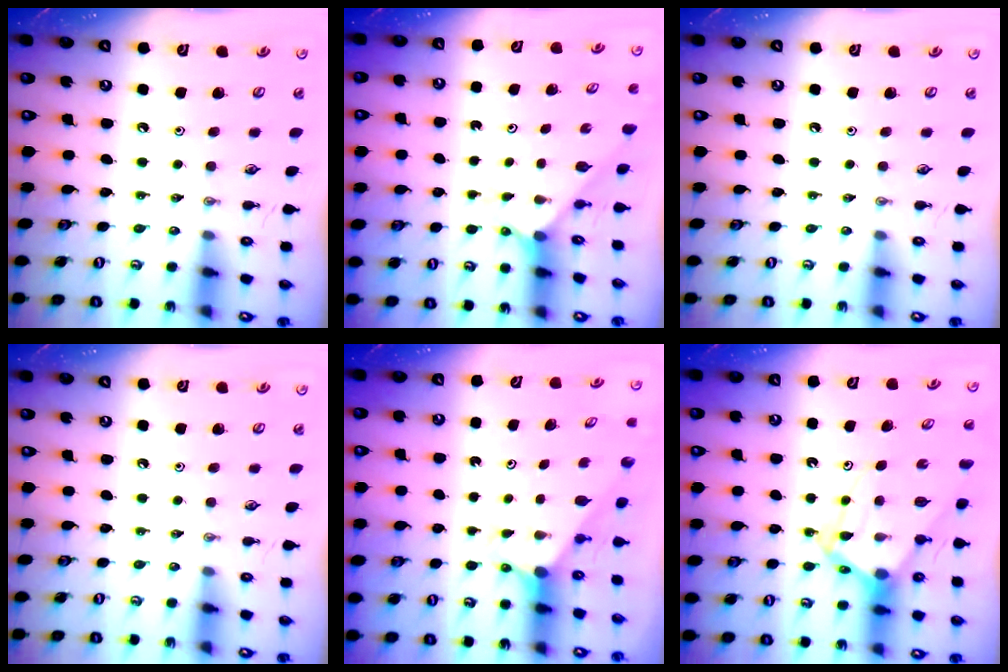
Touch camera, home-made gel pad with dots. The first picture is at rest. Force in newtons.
{"total": 2.1, "press": 2.1, "slide": 0.2}
{"total": 0.0}
{"total": 0.0}
{"total": 2.9, "press": 2.9, "slide": 0.0}
{"total": 11.0, "press": 10.9, "slide": 0.9}